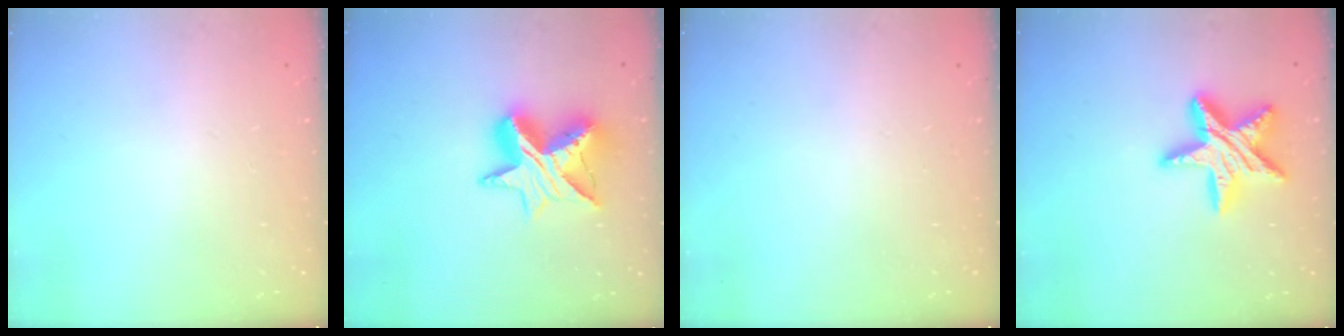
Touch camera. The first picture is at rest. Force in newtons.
{"total": 12.7, "press": 12.7, "slide": 1.0}
{"total": 0.0}
{"total": 16.4, "press": 16.4, "slide": 1.0}